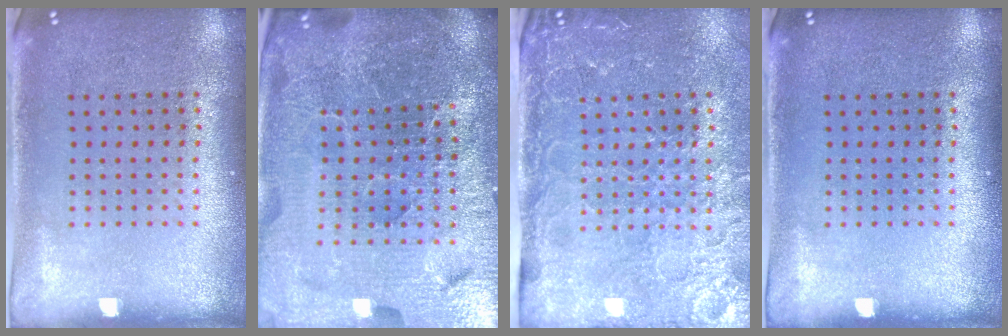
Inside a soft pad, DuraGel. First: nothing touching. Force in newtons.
{"total": 6.5, "press": 5.8, "slide": 3.0}
{"total": 4.1, "press": 3.6, "slide": 2.0}
{"total": 0.0}